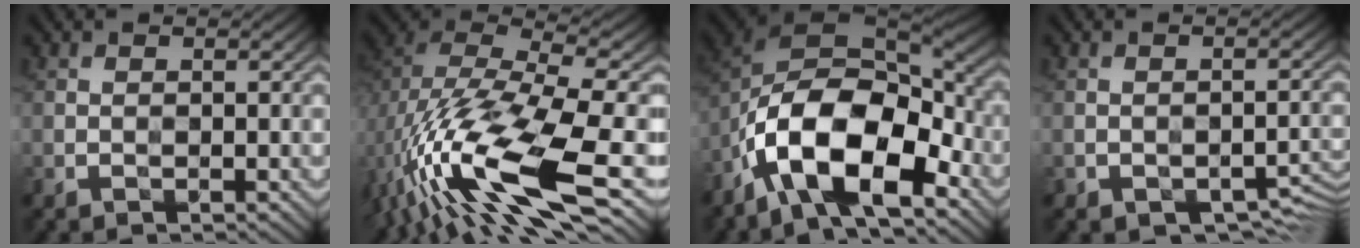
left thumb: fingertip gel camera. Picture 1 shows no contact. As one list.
[{"total": 18.5, "force": [-7.3, 7.3, 15.3], "torque": [-0.328, -0.023, -0.131]}, {"total": 16.6, "force": [-7.3, 8.1, 12.5], "torque": [-0.241, -0.035, -0.130]}, {"total": 4.1, "force": [-2.6, 2.4, 2.2], "torque": [-0.025, -0.007, -0.034]}]